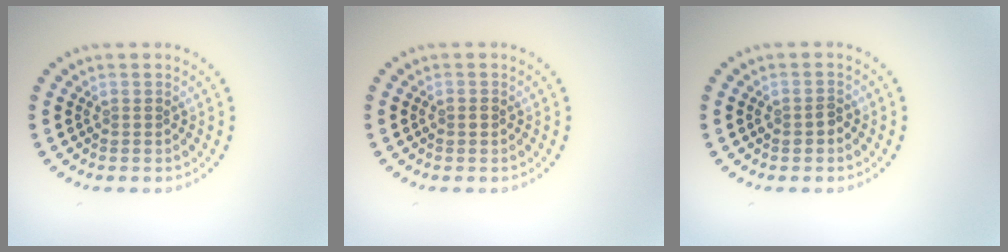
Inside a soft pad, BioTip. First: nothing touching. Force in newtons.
{"total": 0.8, "press": 0.8, "slide": 0.1}
{"total": 1.1, "press": 1.1, "slide": 0.2}